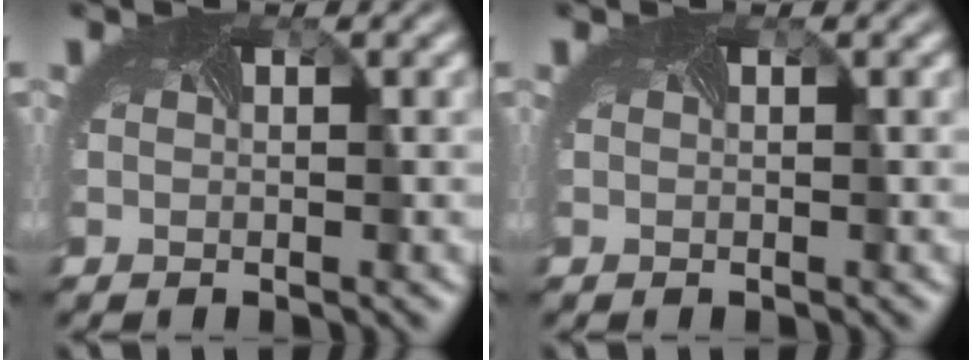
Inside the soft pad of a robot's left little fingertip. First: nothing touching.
{"total": 0.0}